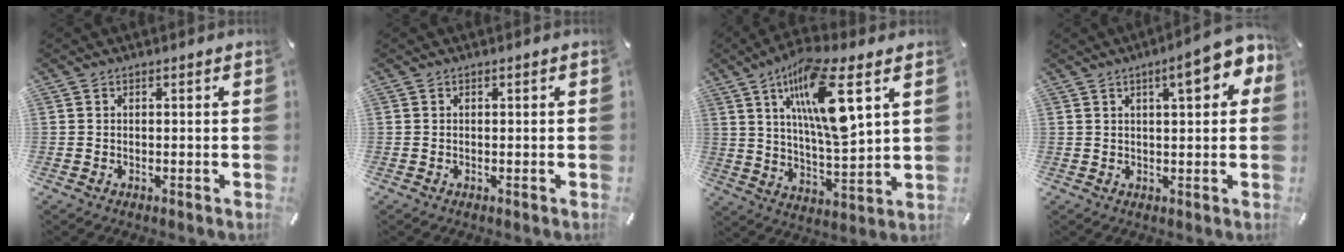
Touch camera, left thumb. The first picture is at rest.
{"total": 0.0}
{"total": 16.2, "force": [7.5, 4.1, 13.8], "torque": [-0.272, -0.023, 0.116]}
{"total": 9.9, "force": [4.6, 2.9, 8.3], "torque": [-0.107, -0.018, 0.067]}